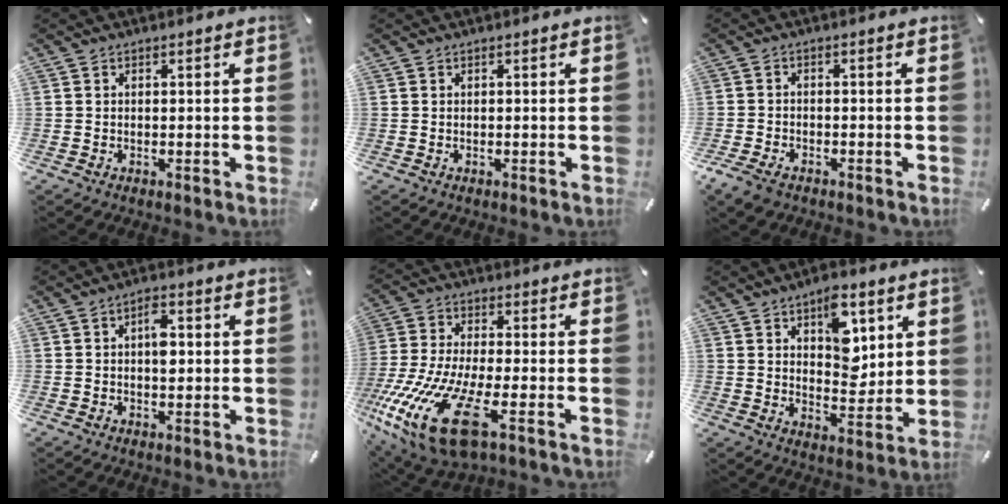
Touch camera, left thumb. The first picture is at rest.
{"total": 0.0}
{"total": 3.6, "force": [-2.5, 2.2, 1.5], "torque": [-0.051, 0.006, -0.054]}
{"total": 4.5, "force": [0.5, 2.5, 3.7], "torque": [-0.051, 0.000, 0.001]}
{"total": 20.0, "force": [-9.1, 7.1, 16.3], "torque": [-0.340, 0.008, -0.147]}
{"total": 11.2, "force": [4.9, 7.2, 7.1], "torque": [-0.073, -0.026, 0.080]}